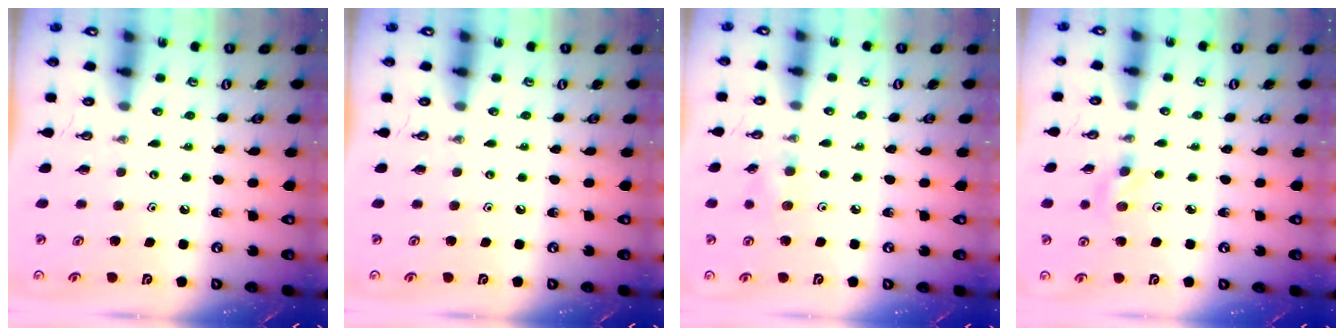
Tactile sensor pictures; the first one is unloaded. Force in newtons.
{"total": 0.0}
{"total": 5.1, "press": 4.9, "slide": 1.4}
{"total": 5.3, "press": 4.6, "slide": 2.6}